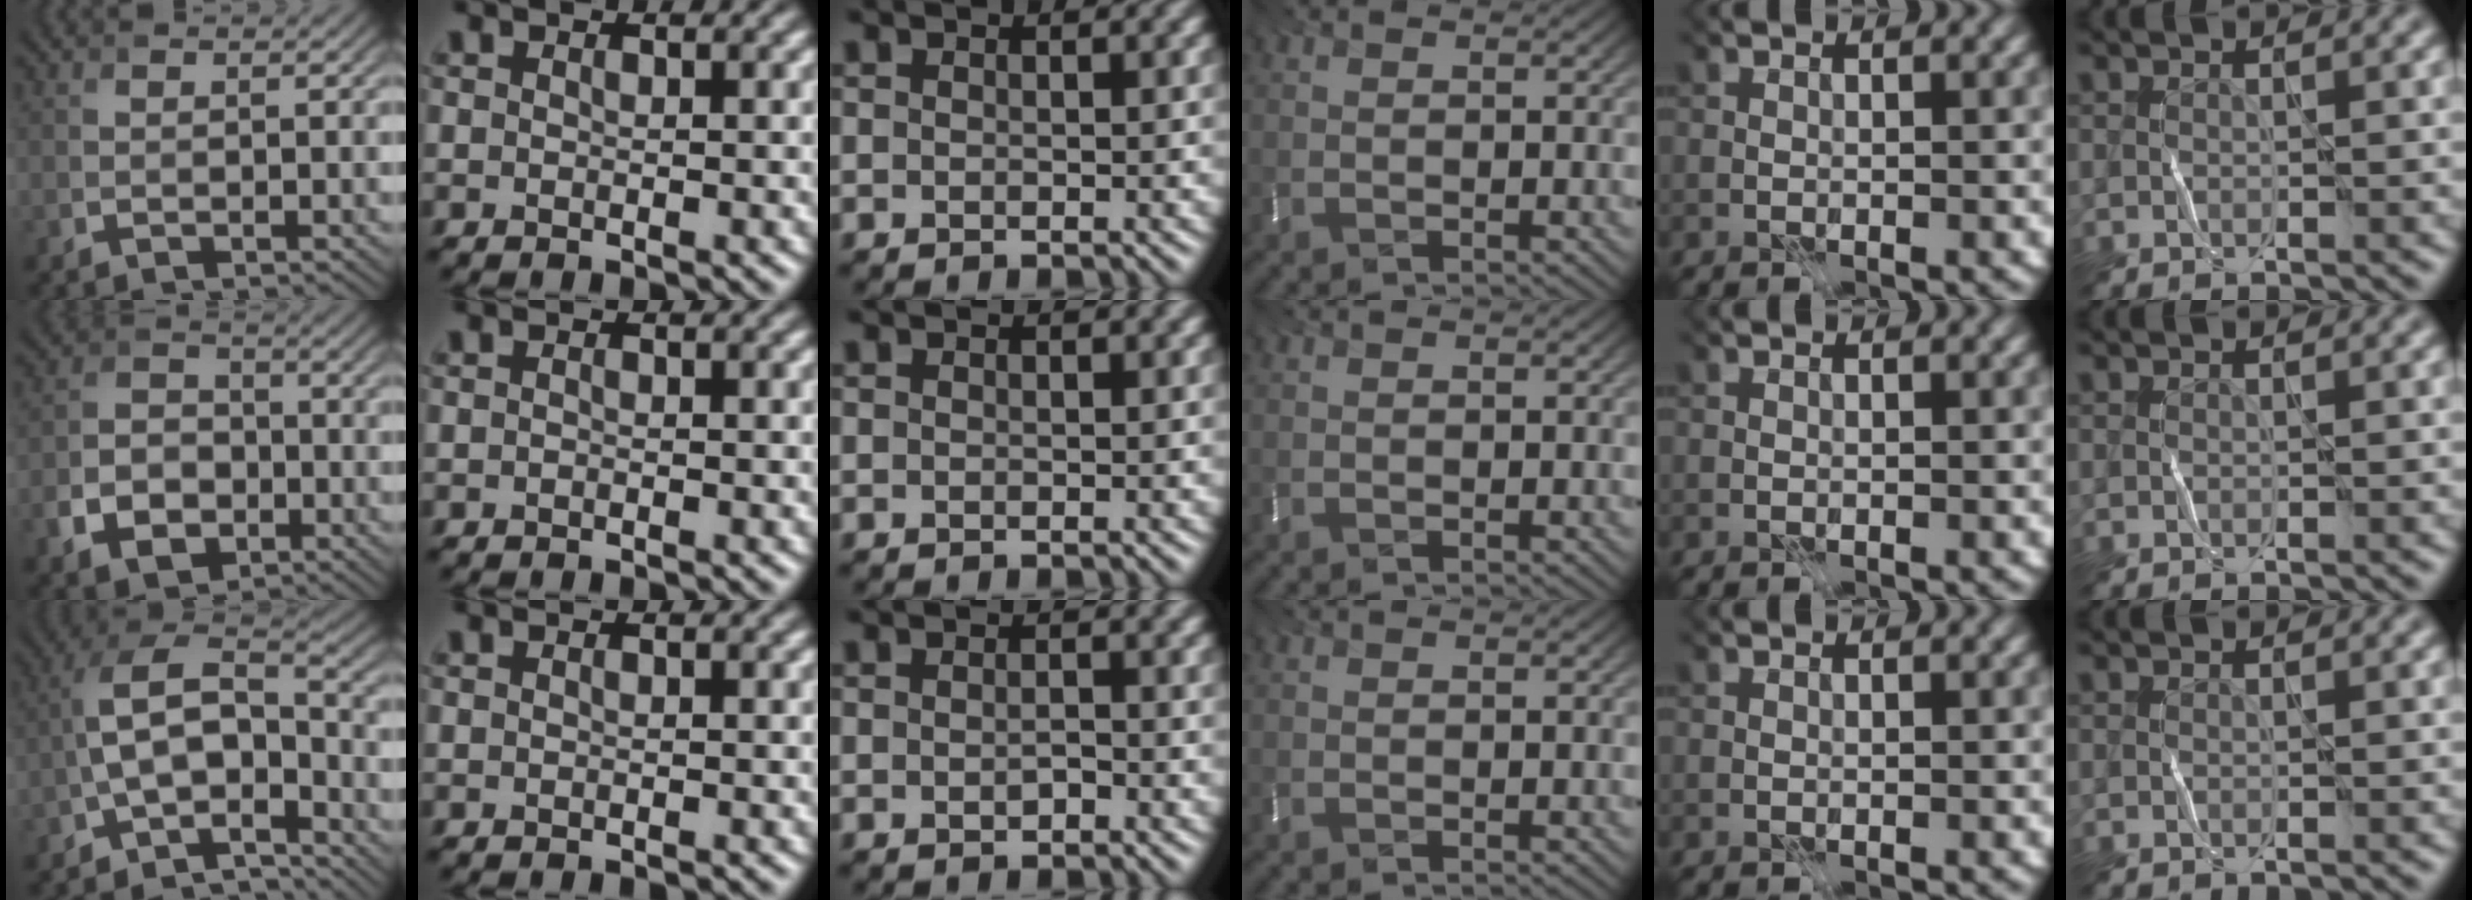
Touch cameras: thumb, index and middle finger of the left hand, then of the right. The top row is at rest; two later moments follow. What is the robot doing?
{"motion": "fold", "object": "bubble wrap"}